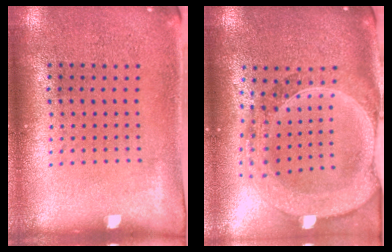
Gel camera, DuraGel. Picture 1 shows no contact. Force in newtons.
{"total": 2.7, "press": 2.4, "slide": 1.4}